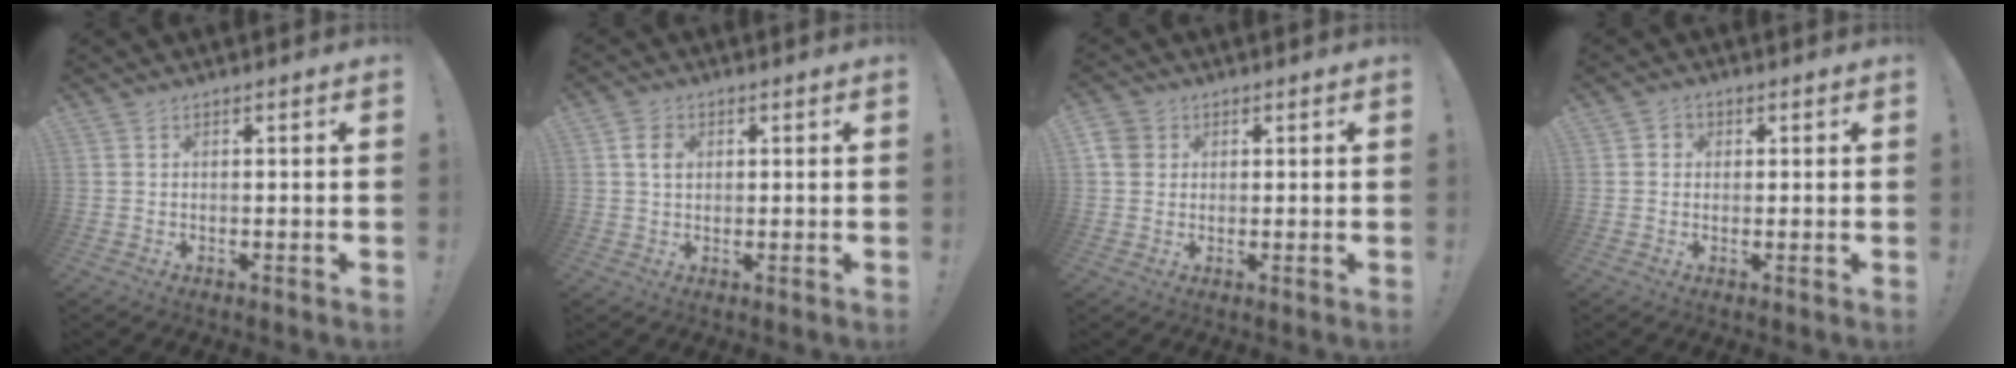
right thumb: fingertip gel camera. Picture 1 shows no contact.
{"total": 4.7, "force": [1.1, 3.5, 3.0], "torque": [-0.048, 0.008, 0.020]}
{"total": 4.7, "force": [1.4, 4.2, 1.7], "torque": [-0.026, 0.006, 0.028]}
{"total": 2.4, "force": [-0.1, 2.2, 0.9], "torque": [-0.012, 0.005, -0.002]}